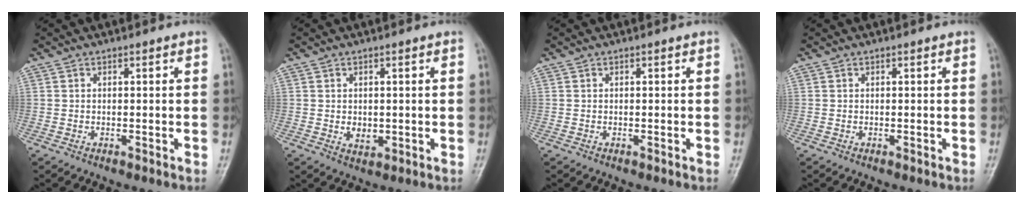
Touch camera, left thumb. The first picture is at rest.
{"total": 2.7, "force": [0.1, 2.0, 1.8], "torque": [-0.022, -0.005, 0.008]}
{"total": 0.0}
{"total": 0.0}